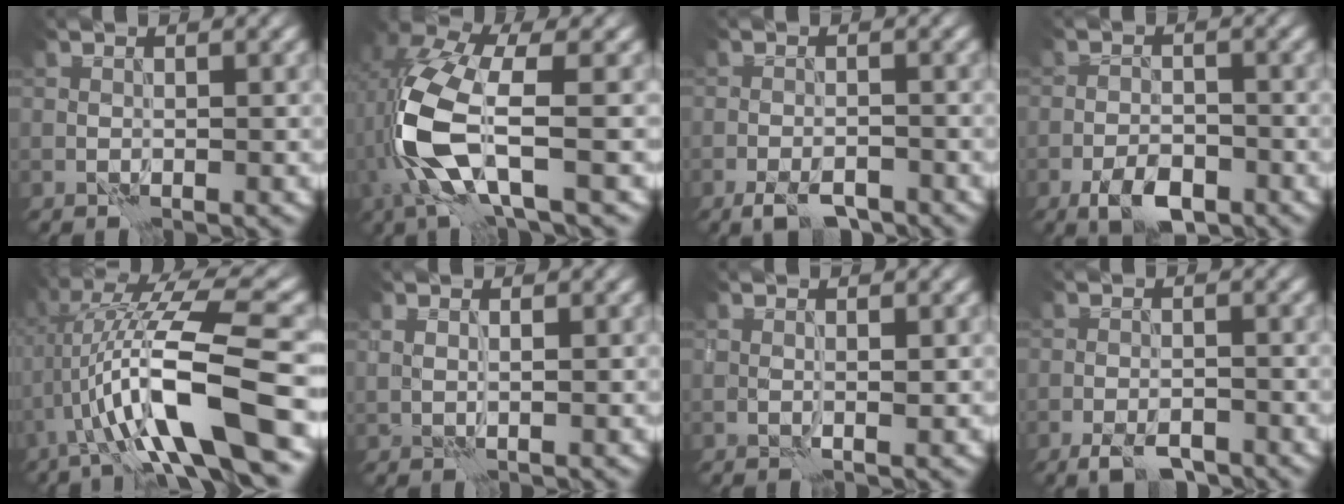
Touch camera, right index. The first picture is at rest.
{"total": 8.2, "force": [-1.0, 2.9, 7.6], "torque": [-0.185, 0.001, -0.026]}
{"total": 2.9, "force": [-2.1, 1.0, 1.7], "torque": [-0.027, -0.004, -0.038]}
{"total": 3.5, "force": [-2.2, 1.5, 2.2], "torque": [-0.032, -0.004, -0.041]}
{"total": 10.8, "force": [-1.6, 2.0, 10.5], "torque": [-0.184, 0.021, -0.025]}
{"total": 0.9, "force": [0.7, 0.1, 0.5], "torque": [-0.011, -0.008, 0.019]}
{"total": 0.6, "force": [0.4, -0.2, 0.3], "torque": [-0.008, -0.005, 0.008]}
{"total": 2.9, "force": [-2.1, 1.0, 1.7], "torque": [-0.026, -0.003, -0.039]}